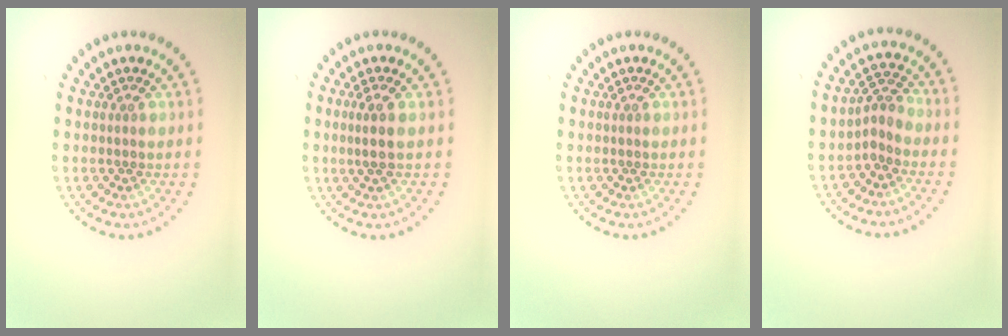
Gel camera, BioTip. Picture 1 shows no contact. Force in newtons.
{"total": 1.6, "press": 1.3, "slide": 1.0}
{"total": 0.0}
{"total": 1.8, "press": 1.4, "slide": 1.2}